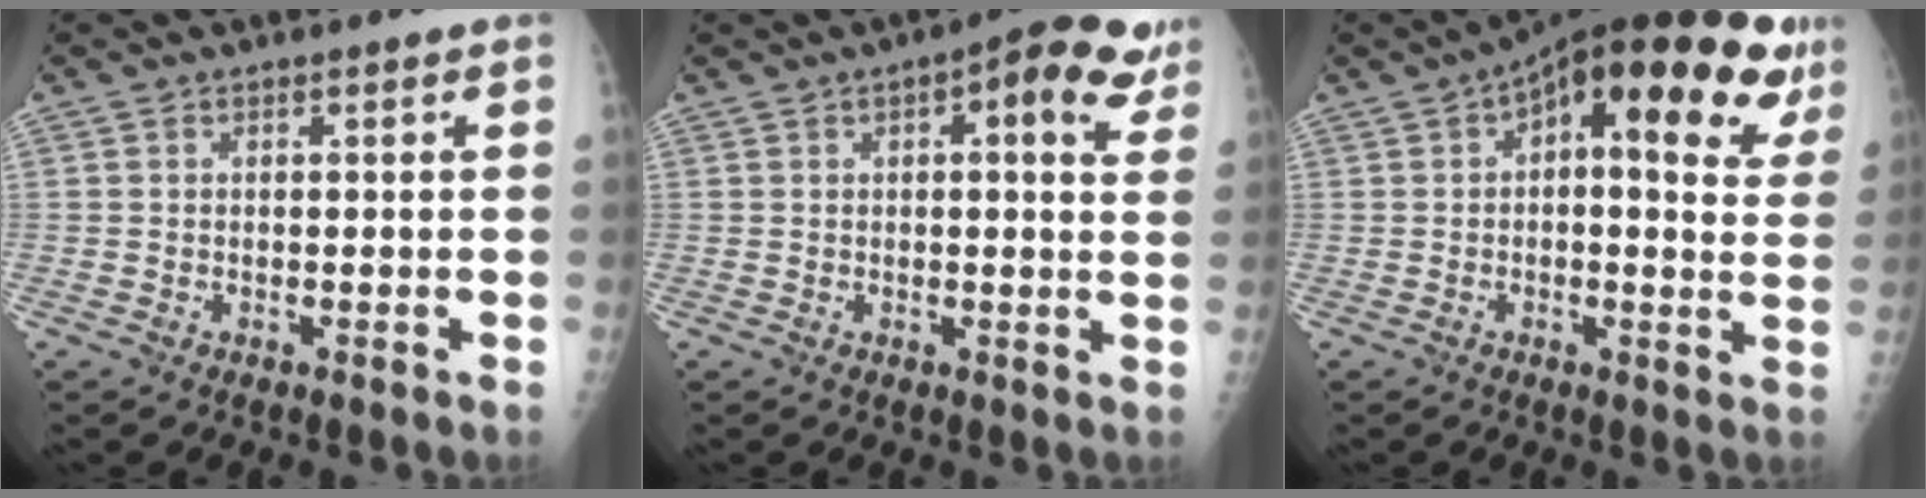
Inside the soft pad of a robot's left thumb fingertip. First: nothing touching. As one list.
[{"total": 10.4, "force": [4.9, 3.6, 8.4], "torque": [-0.083, -0.002, 0.052]}, {"total": 22.4, "force": [9.6, 8.5, 18.3], "torque": [-0.237, 0.017, 0.124]}]